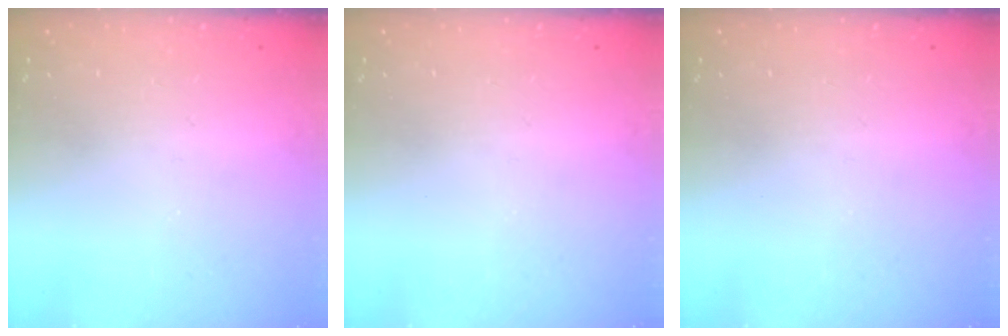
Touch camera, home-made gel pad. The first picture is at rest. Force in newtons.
{"total": 0.0}
{"total": 0.0}